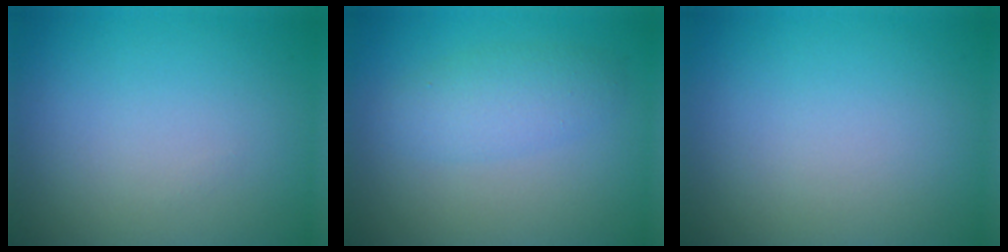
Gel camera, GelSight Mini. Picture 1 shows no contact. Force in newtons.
{"total": 2.7, "press": 2.7, "slide": 0.0}
{"total": 0.0}